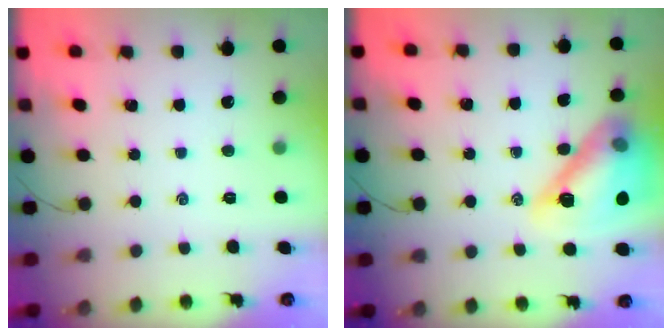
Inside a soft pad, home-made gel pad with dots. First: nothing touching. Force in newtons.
{"total": 19.4, "press": 19.2, "slide": 2.6}